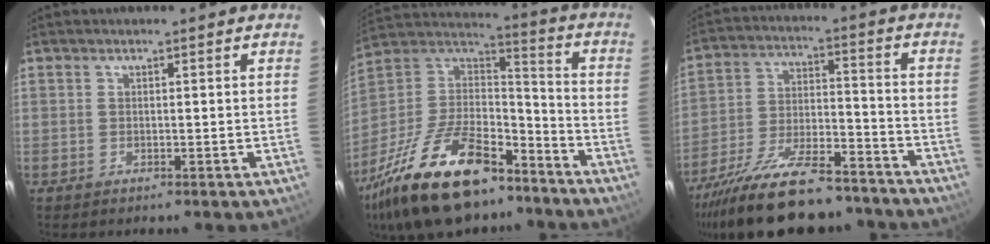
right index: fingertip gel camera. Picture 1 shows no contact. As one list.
[{"total": 29.5, "force": [-19.8, 13.1, 17.6], "torque": [-0.358, -0.003, -0.319]}, {"total": 23.2, "force": [-19.0, 7.3, 11.2], "torque": [-0.213, -0.022, -0.281]}]